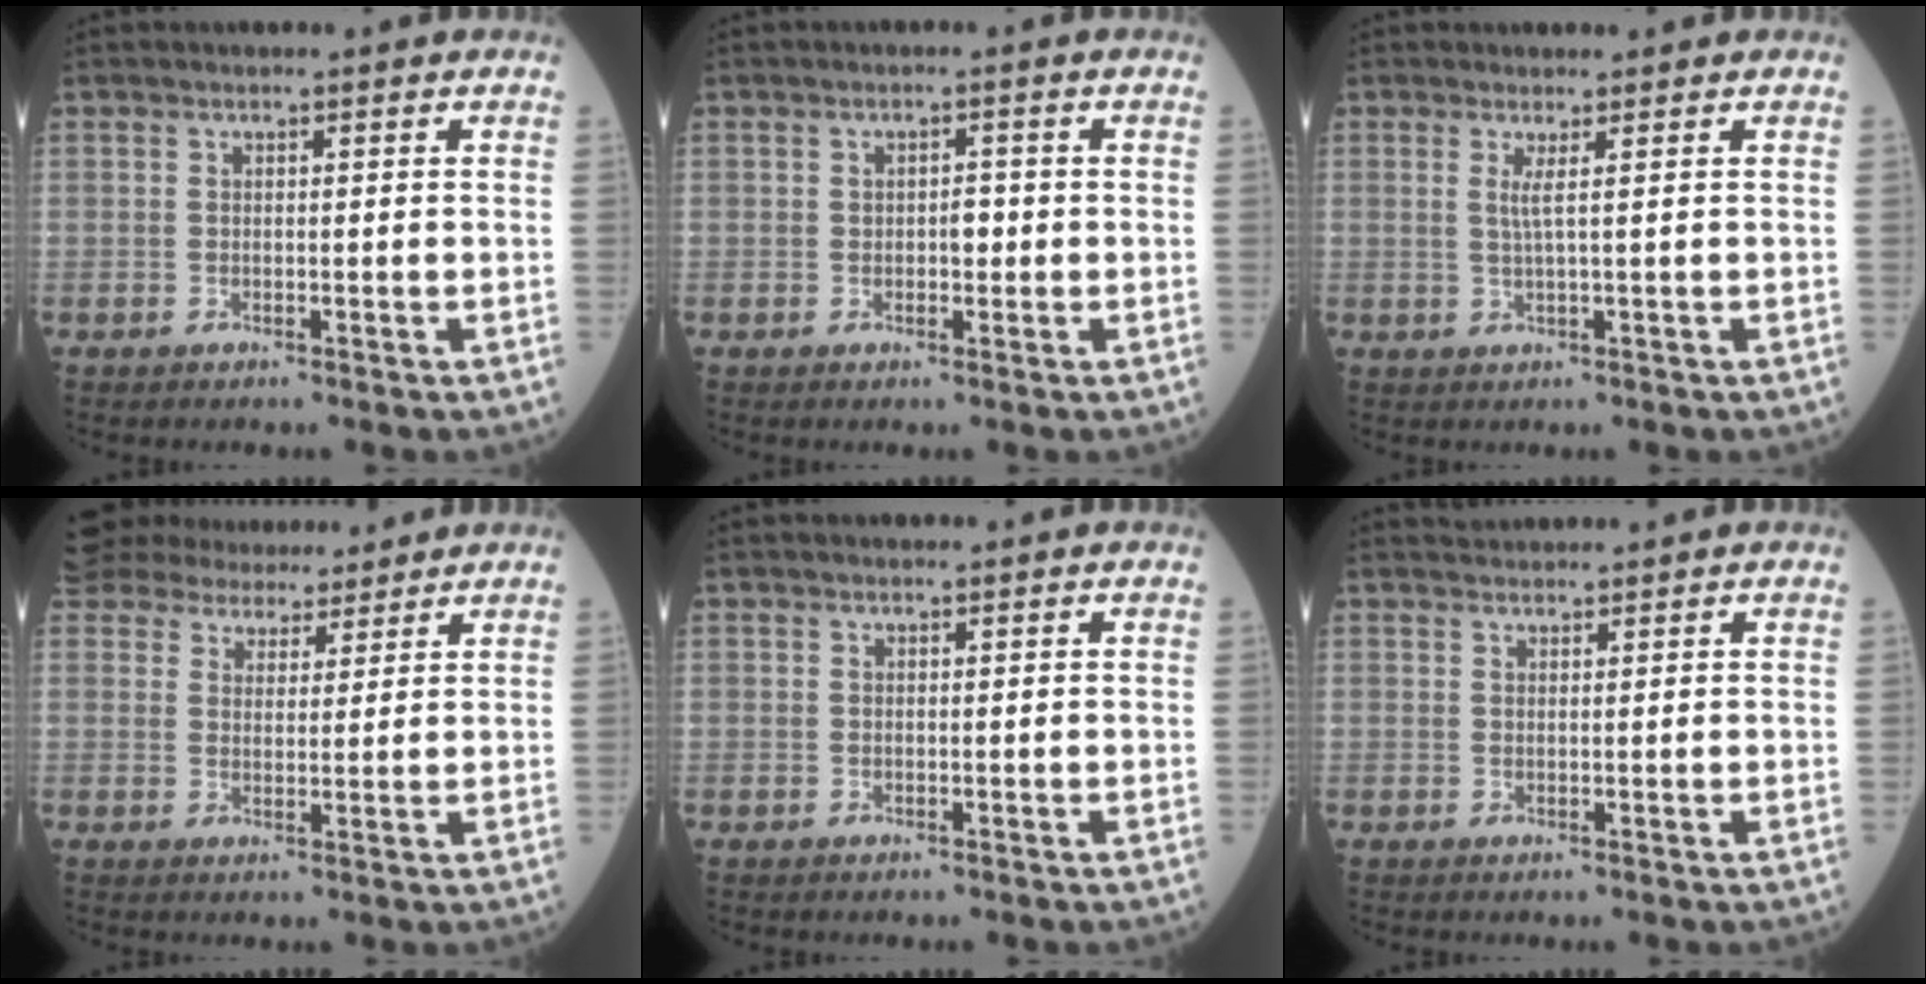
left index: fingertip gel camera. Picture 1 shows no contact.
{"total": 1.9, "force": [-0.2, 1.0, 1.5], "torque": [-0.020, 0.004, -0.002]}
{"total": 1.5, "force": [0.4, -0.5, 1.4], "torque": [-0.035, -0.007, 0.009]}
{"total": 8.3, "force": [7.7, 2.4, 1.7], "torque": [-0.031, 0.021, 0.124]}
{"total": 0.9, "force": [0.9, 0.3, 0.0], "torque": [-0.008, 0.014, 0.018]}
{"total": 1.9, "force": [1.9, -0.1, 0.0], "torque": [-0.003, 0.021, 0.038]}